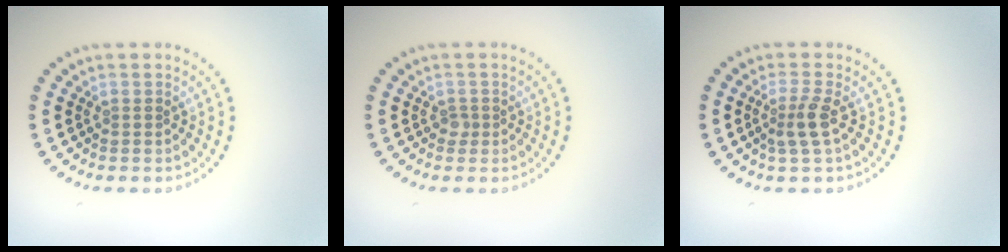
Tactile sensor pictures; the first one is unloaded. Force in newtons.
{"total": 0.8, "press": 0.6, "slide": 0.5}
{"total": 2.2, "press": 1.7, "slide": 1.3}